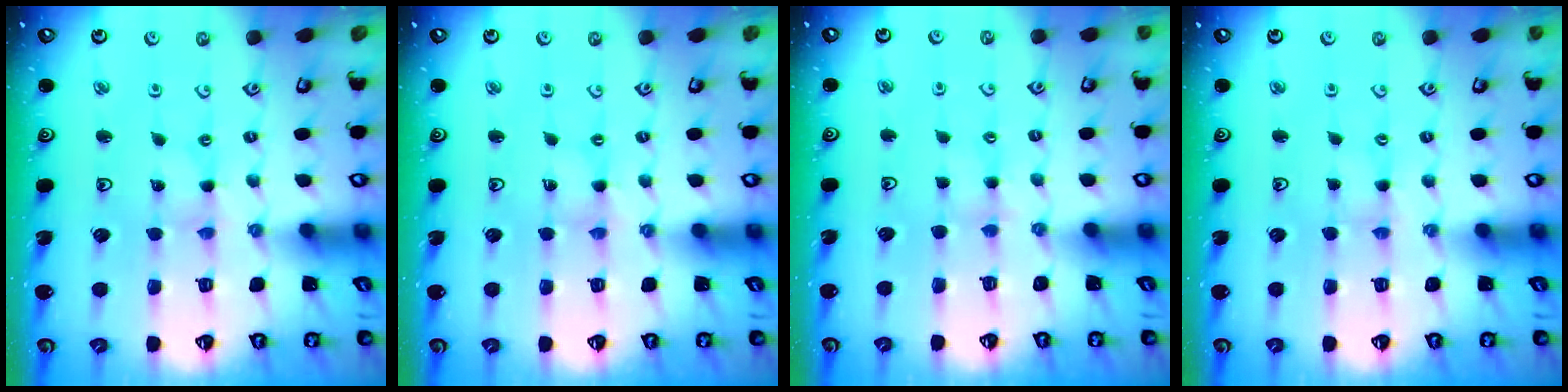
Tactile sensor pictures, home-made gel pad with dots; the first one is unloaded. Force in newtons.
{"total": 0.0}
{"total": 2.6, "press": 2.6, "slide": 0.4}
{"total": 0.0}